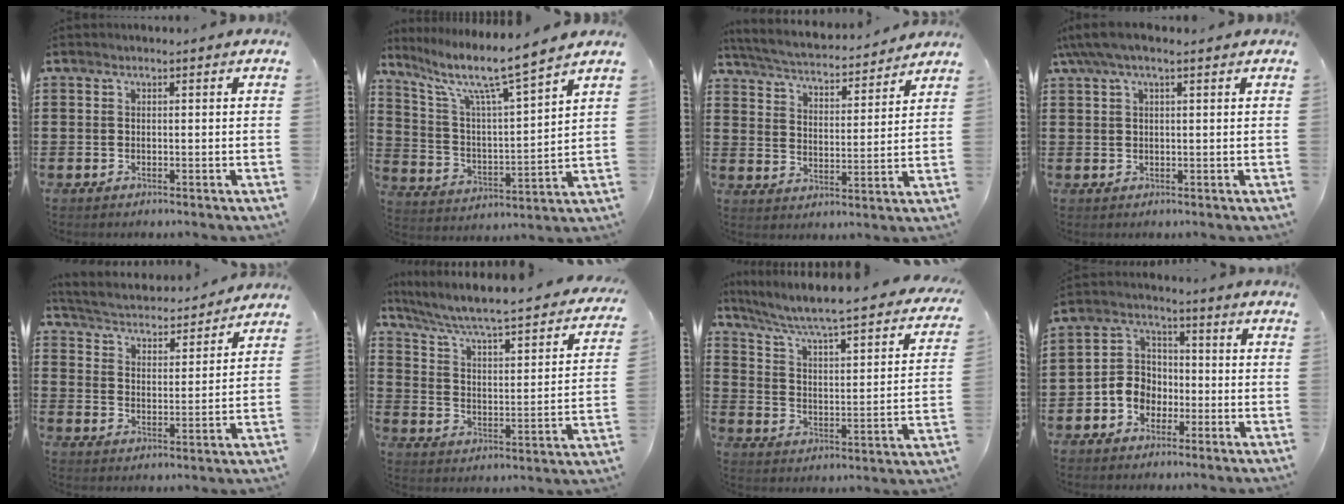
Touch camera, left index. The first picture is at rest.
{"total": 9.1, "force": [7.1, 0.9, 5.7], "torque": [-0.131, -0.047, 0.111]}
{"total": 4.0, "force": [3.9, 0.0, 0.7], "torque": [-0.038, -0.031, 0.060]}
{"total": 3.3, "force": [1.8, 0.9, 2.7], "torque": [-0.057, 0.006, 0.032]}
{"total": 3.3, "force": [3.2, 0.3, 0.2], "torque": [-0.028, -0.030, 0.047]}
{"total": 4.6, "force": [3.6, 0.3, 2.8], "torque": [-0.074, -0.041, 0.050]}
{"total": 4.8, "force": [4.0, 0.0, 2.8], "torque": [-0.076, -0.044, 0.055]}
{"total": 5.8, "force": [-2.6, 4.9, 1.7], "torque": [-0.059, 0.014, -0.055]}